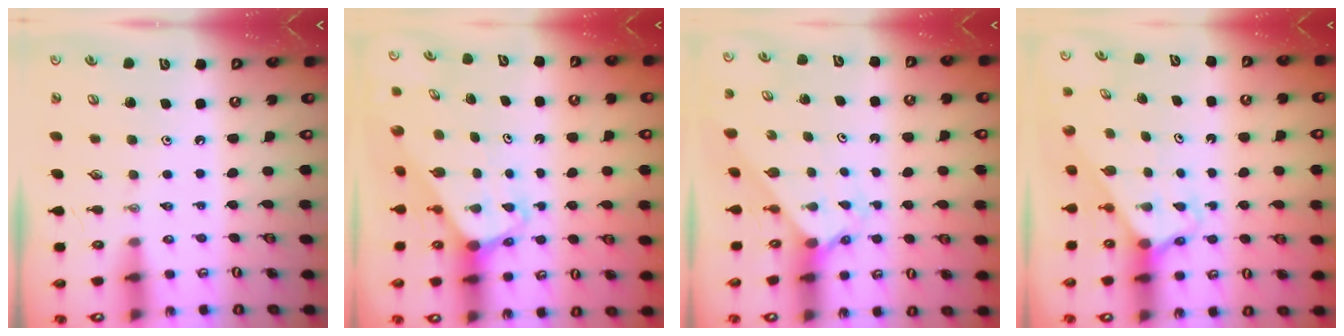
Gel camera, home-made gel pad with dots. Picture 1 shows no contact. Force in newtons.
{"total": 2.5, "press": 2.5, "slide": 0.2}
{"total": 2.0, "press": 2.0, "slide": 0.2}
{"total": 2.5, "press": 2.5, "slide": 0.1}